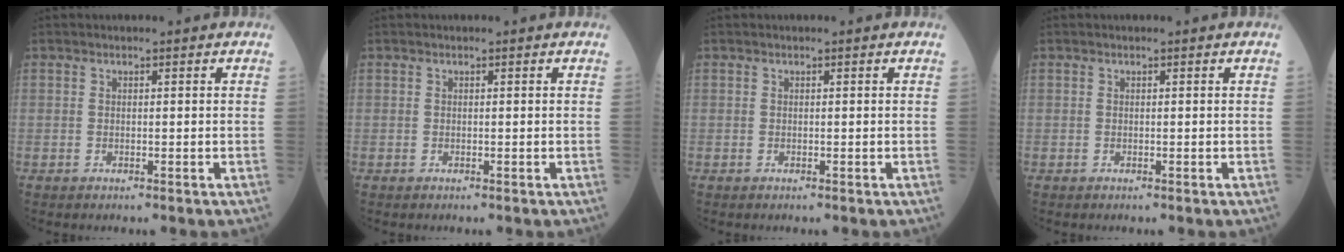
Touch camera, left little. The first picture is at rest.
{"total": 0.0}
{"total": 0.0}
{"total": 0.0}